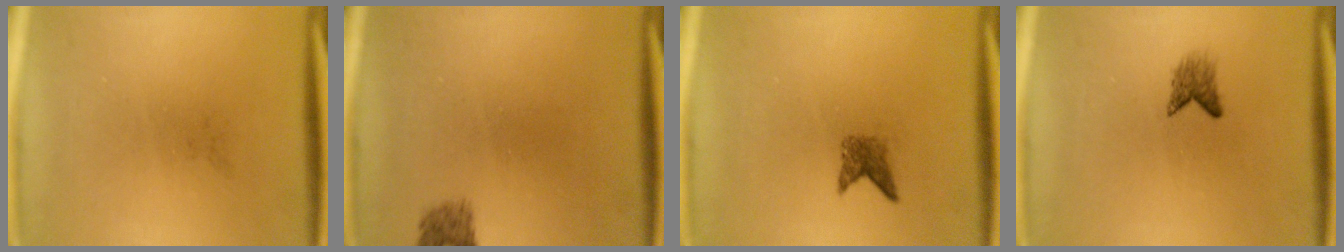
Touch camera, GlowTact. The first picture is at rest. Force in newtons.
{"total": 1.8}
{"total": 1.9}
{"total": 1.9}